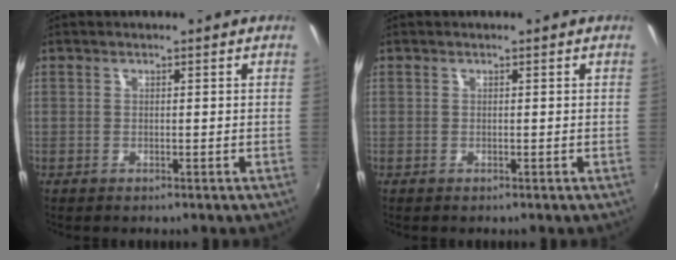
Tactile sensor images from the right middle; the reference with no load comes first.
{"total": 0.0}